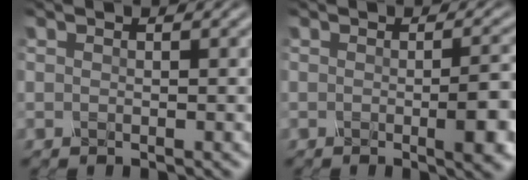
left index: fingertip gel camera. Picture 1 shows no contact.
{"total": 4.2, "force": [-0.8, 1.0, 4.0], "torque": [-0.058, -0.003, -0.010]}